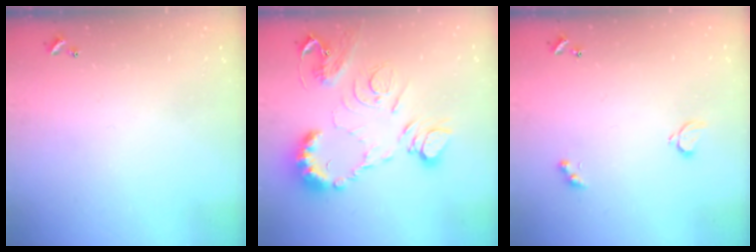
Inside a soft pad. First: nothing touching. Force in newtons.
{"total": 15.4, "press": 15.3, "slide": 1.0}
{"total": 2.1, "press": 2.0, "slide": 0.5}